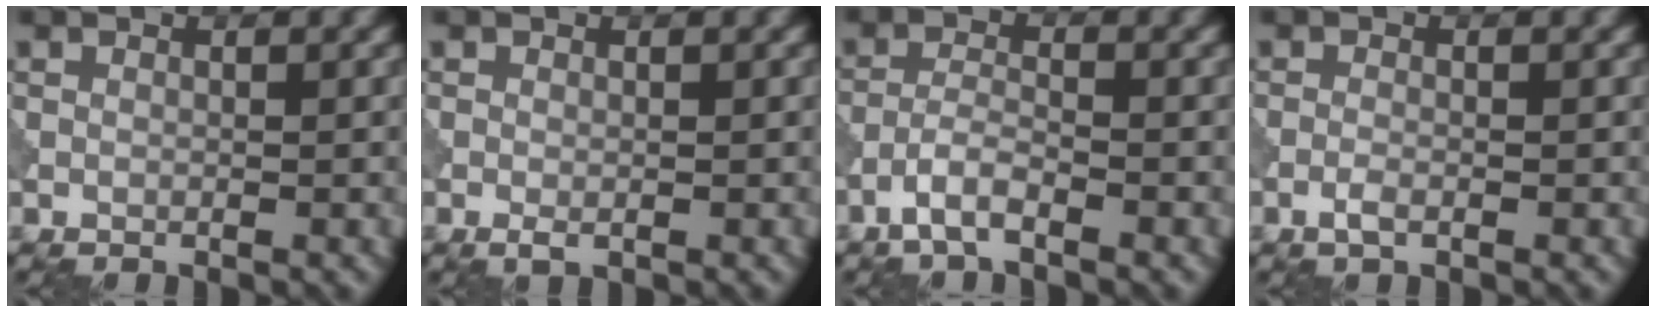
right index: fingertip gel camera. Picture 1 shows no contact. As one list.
[{"total": 0.8, "force": [-0.3, 0.4, 0.6], "torque": [-0.013, -0.004, -0.005]}, {"total": 2.6, "force": [-1.8, 0.6, 1.8], "torque": [-0.040, 0.006, -0.043]}, {"total": 1.1, "force": [-0.6, 0.3, 0.9], "torque": [-0.021, 0.000, -0.016]}]